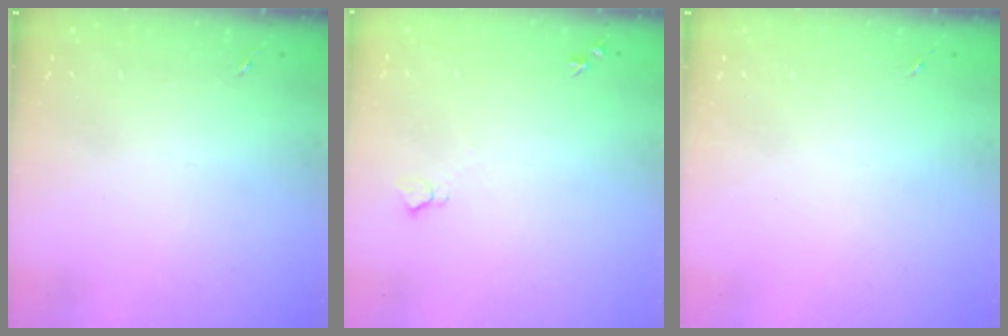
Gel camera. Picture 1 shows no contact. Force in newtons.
{"total": 5.5, "press": 5.5, "slide": 0.7}
{"total": 0.0}